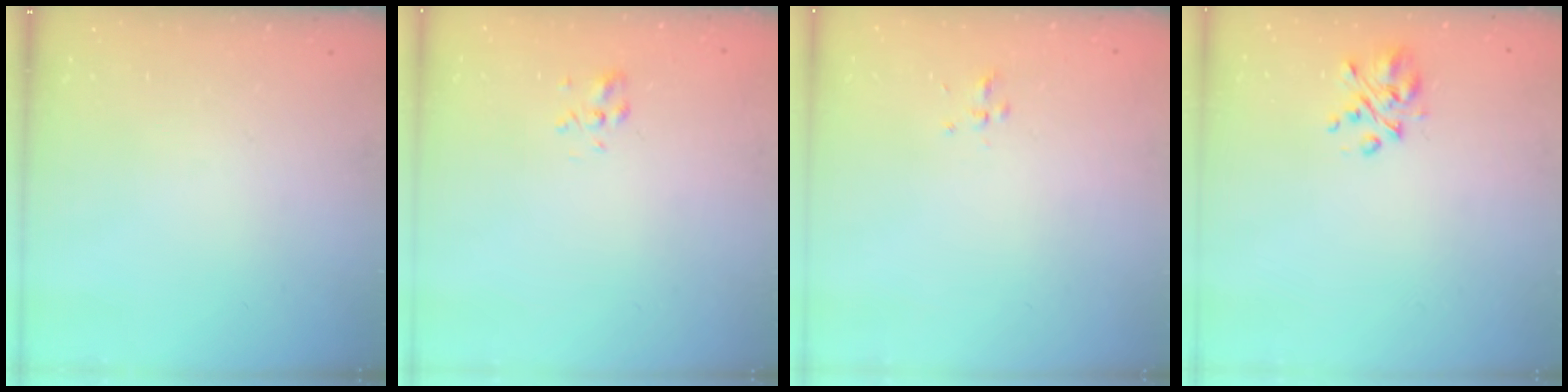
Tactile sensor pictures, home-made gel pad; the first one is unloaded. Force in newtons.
{"total": 1.4, "press": 1.2, "slide": 0.7}
{"total": 2.0, "press": 1.8, "slide": 0.8}
{"total": 4.8, "press": 4.4, "slide": 1.9}